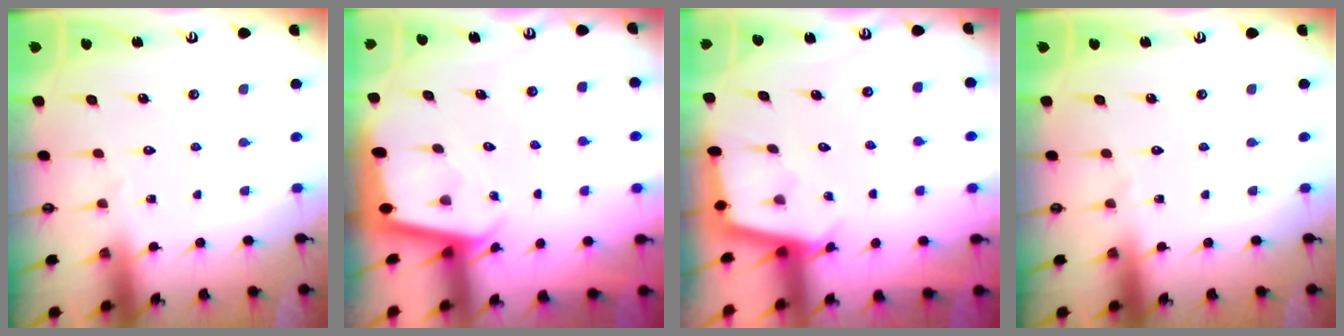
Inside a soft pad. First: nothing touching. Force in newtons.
{"total": 1.8, "press": 1.8, "slide": 0.0}
{"total": 2.3, "press": 2.3, "slide": 0.2}
{"total": 0.0}